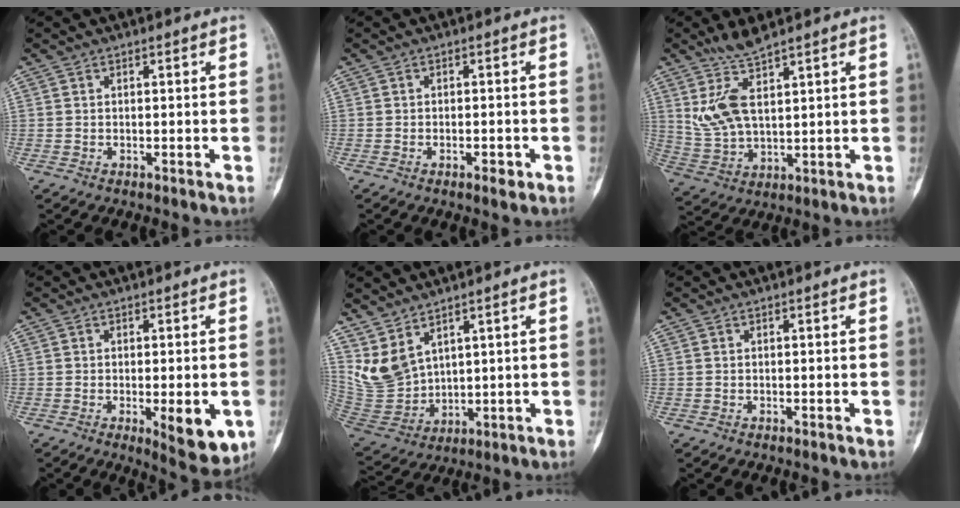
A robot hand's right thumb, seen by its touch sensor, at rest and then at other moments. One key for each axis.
{"total": 2.3, "fx": -1.2, "fy": 0.9, "fz": 1.8, "tx": -0.025, "ty": 0.006, "tz": -0.017}
{"total": 8.5, "fx": 5.1, "fy": 2.7, "fz": 6.3, "tx": -0.128, "ty": -0.027, "tz": 0.119}
{"total": 9.1, "fx": -2.5, "fy": 3.2, "fz": 8.1, "tx": -0.088, "ty": -0.014, "tz": -0.027}
{"total": 8.5, "fx": 5.1, "fy": 4.6, "fz": 4.9, "tx": -0.088, "ty": -0.029, "tz": 0.130}
{"total": 0.0}